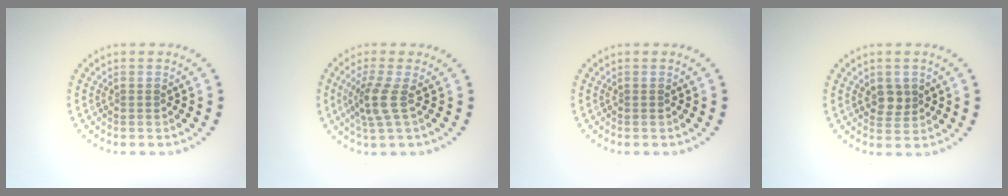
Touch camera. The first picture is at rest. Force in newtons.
{"total": 2.7, "press": 2.1, "slide": 1.8}
{"total": 0.0}
{"total": 1.9, "press": 1.8, "slide": 0.7}